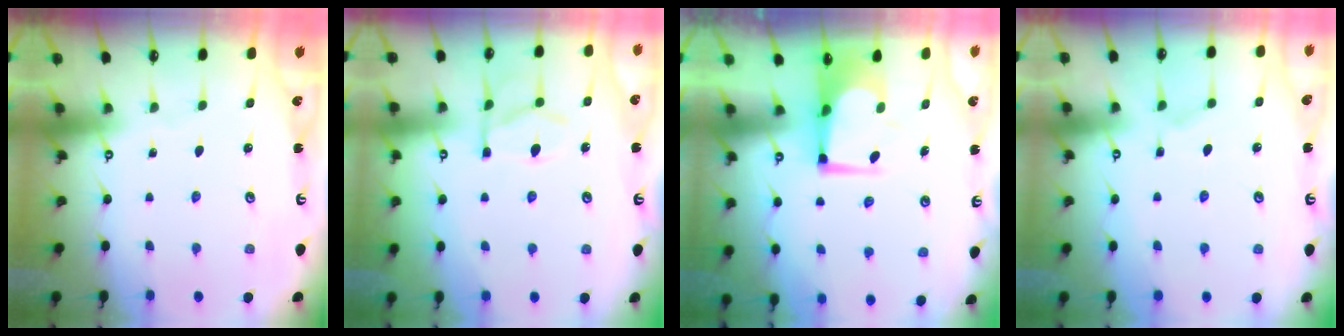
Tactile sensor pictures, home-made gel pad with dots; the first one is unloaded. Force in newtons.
{"total": 6.1, "press": 5.8, "slide": 1.7}
{"total": 3.0, "press": 2.8, "slide": 1.1}
{"total": 1.6, "press": 0.9, "slide": 1.4}